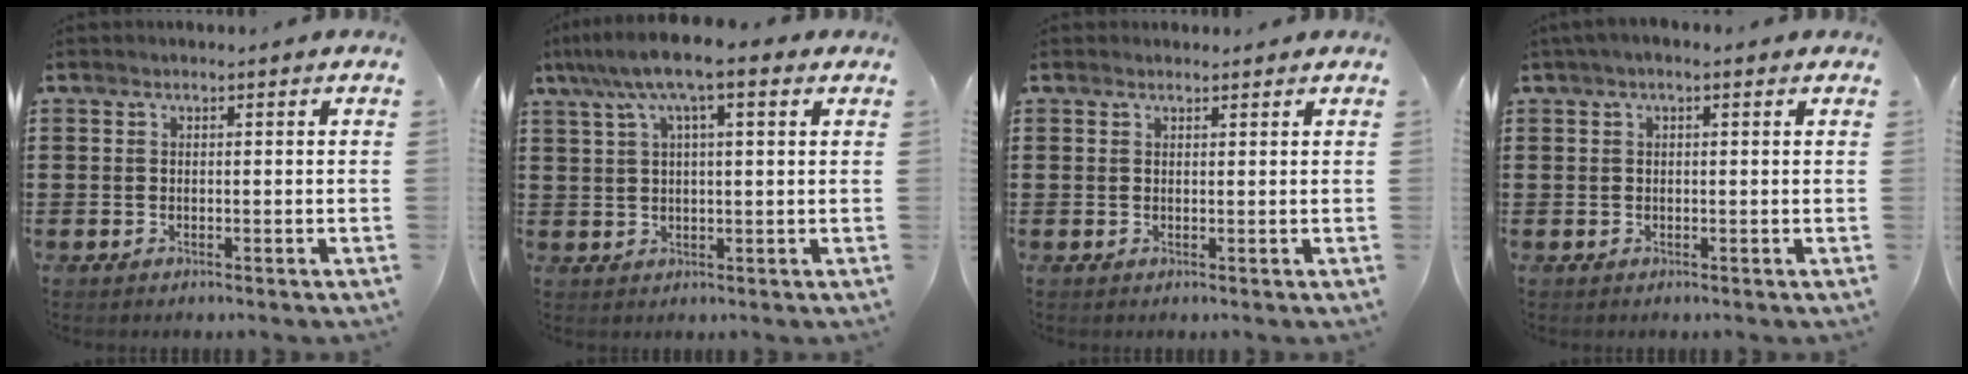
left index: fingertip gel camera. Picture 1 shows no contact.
{"total": 8.4, "force": [4.8, 1.5, 6.8], "torque": [-0.141, 0.002, 0.083]}
{"total": 0.9, "force": [0.8, 0.3, 0.1], "torque": [-0.004, 0.002, 0.015]}
{"total": 1.4, "force": [0.4, 0.5, 1.3], "torque": [-0.024, 0.004, 0.005]}